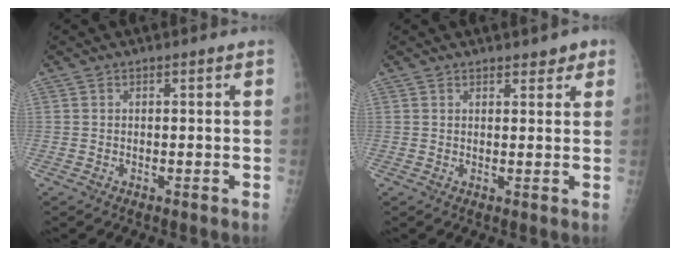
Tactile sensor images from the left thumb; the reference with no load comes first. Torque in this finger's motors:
{"motor_torque": [0.03, 0.06, 0.11, 0.09, -0.01]}